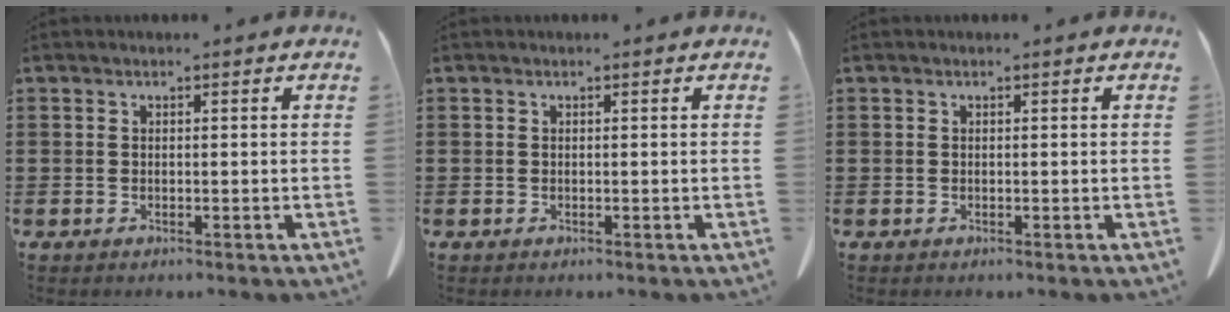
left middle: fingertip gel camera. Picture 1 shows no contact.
{"total": 0.0}
{"total": 0.0}